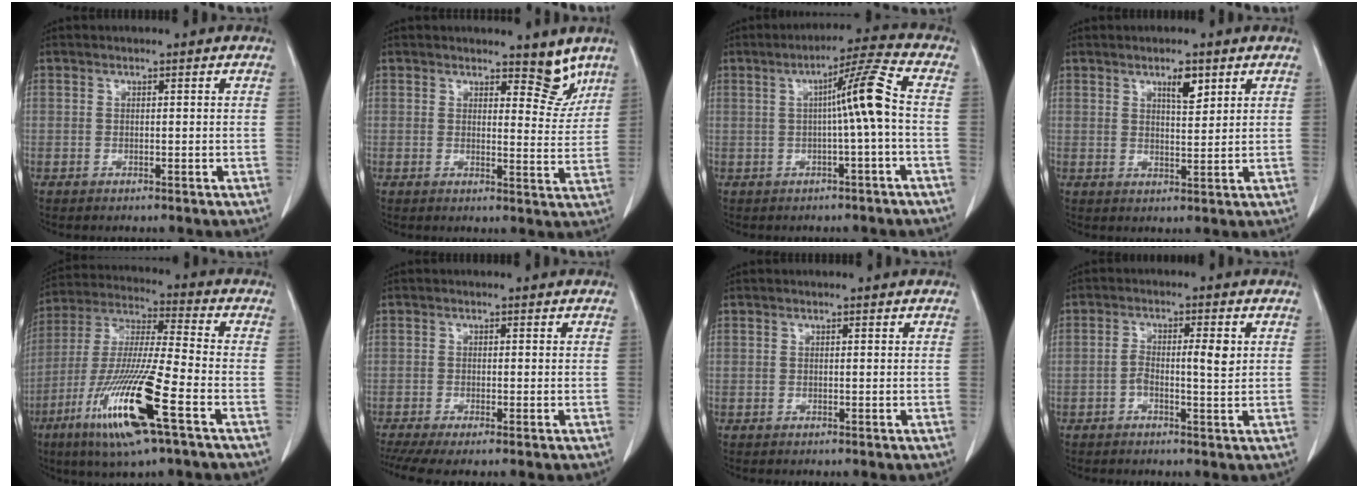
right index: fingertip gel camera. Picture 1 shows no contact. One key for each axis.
{"total": 3.1, "fx": 2.8, "fy": 0.3, "fz": 1.2, "tx": -0.023, "ty": -0.026, "tz": 0.034}
{"total": 7.0, "fx": -0.1, "fy": -1.2, "fz": 6.9, "tx": -0.109, "ty": 0.016, "tz": -0.001}
{"total": 3.7, "fx": 2.2, "fy": 1.0, "fz": 2.8, "tx": -0.047, "ty": -0.003, "tz": 0.037}
{"total": 17.8, "fx": -7.9, "fy": 0.9, "fz": 15.9, "tx": -0.342, "ty": -0.033, "tz": -0.150}
{"total": 4.7, "fx": -3.3, "fy": 0.6, "fz": 3.3, "tx": -0.062, "ty": -0.008, "tz": -0.060}
{"total": 0.0}
{"total": 4.3, "fx": 0.1, "fy": 1.0, "fz": 4.2, "tx": -0.074, "ty": 0.011, "tz": 0.002}